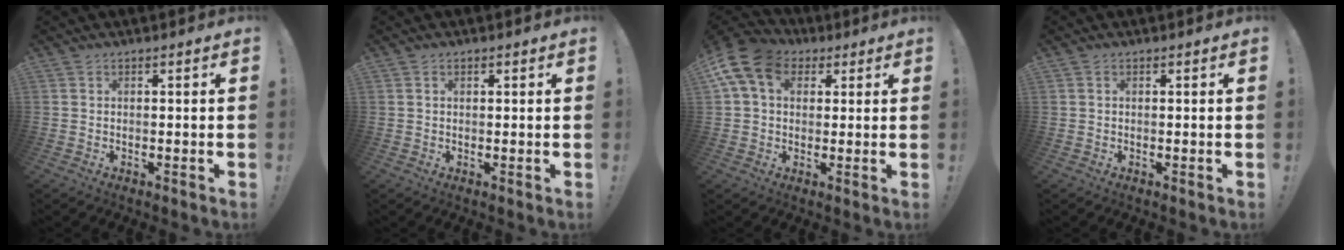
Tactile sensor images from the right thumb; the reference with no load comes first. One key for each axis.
{"total": 0.7, "fx": 0.4, "fy": 0.4, "fz": 0.4, "tx": -0.004, "ty": -0.001, "tz": 0.006}
{"total": 13.4, "fx": 5.0, "fy": 9.5, "fz": 8.1, "tx": -0.153, "ty": -0.009, "tz": 0.098}
{"total": 0.6, "fx": 0.2, "fy": 0.5, "fz": 0.3, "tx": -0.001, "ty": 0.001, "tz": 0.002}